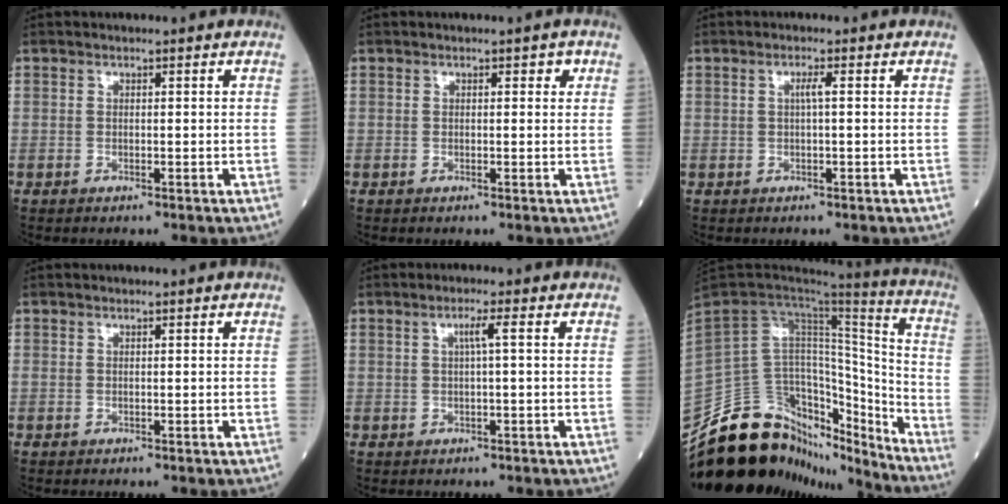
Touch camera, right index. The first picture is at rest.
{"total": 1.1, "force": [0.5, 0.6, 0.7], "torque": [-0.004, 0.005, 0.003]}
{"total": 1.4, "force": [0.2, -0.1, 1.4], "torque": [-0.027, 0.002, 0.002]}
{"total": 0.0}
{"total": 2.1, "force": [0.4, -0.3, 2.1], "torque": [-0.037, 0.003, 0.007]}
{"total": 26.3, "force": [-22.8, 8.9, 9.5], "torque": [-0.172, 0.041, -0.363]}